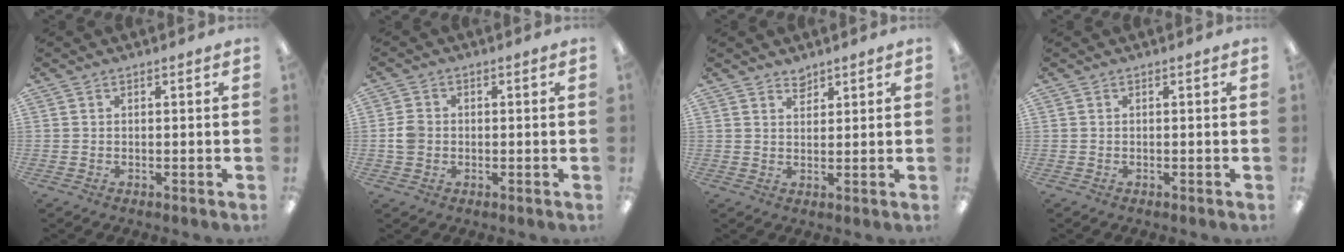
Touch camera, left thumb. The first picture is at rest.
{"total": 3.5, "force": [-0.4, 3.1, 1.6], "torque": [-0.020, 0.004, -0.008]}
{"total": 2.3, "force": [2.0, 0.9, 0.2], "torque": [0.002, -0.011, 0.038]}
{"total": 0.0}